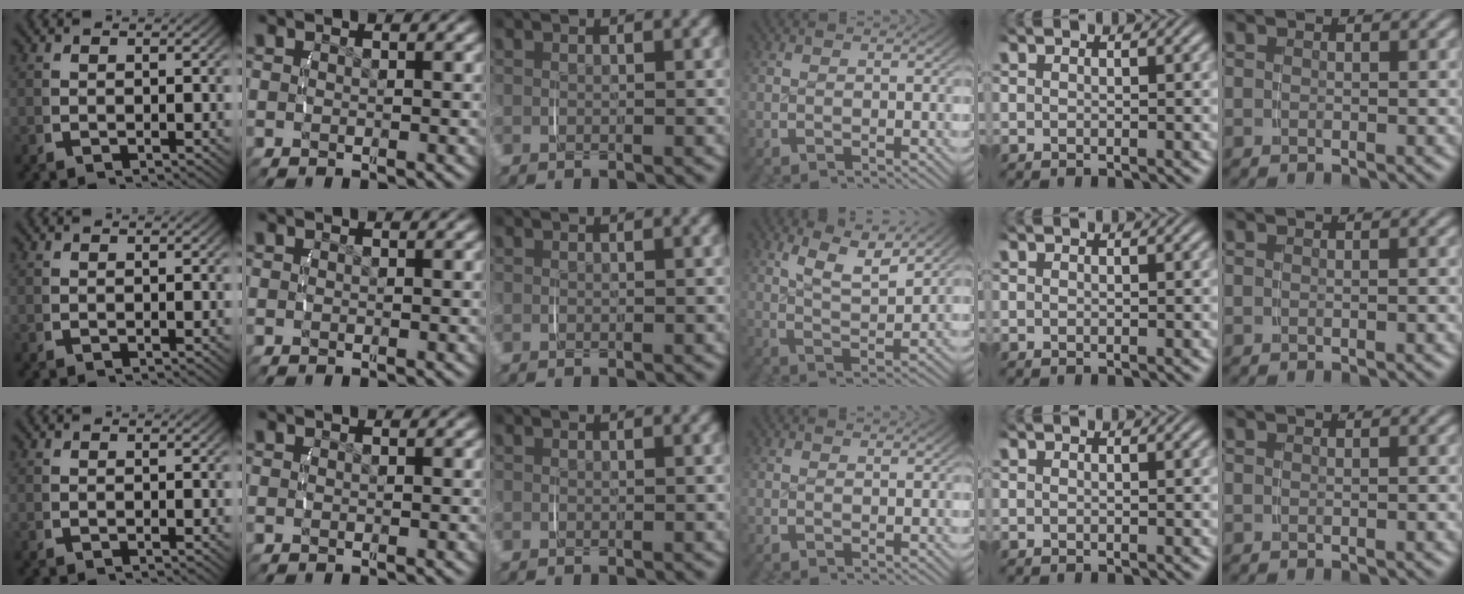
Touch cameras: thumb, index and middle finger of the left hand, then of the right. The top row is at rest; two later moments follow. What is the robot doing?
{"motion": "lift_and_place", "object": "phone"}